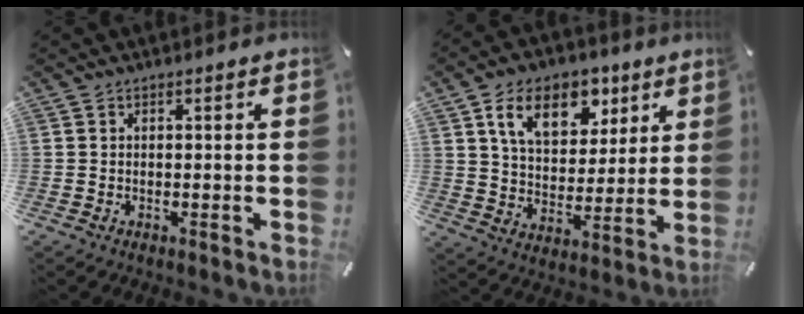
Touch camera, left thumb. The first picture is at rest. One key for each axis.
{"total": 13.5, "fx": 7.5, "fy": 8.8, "fz": 7.1, "tx": -0.118, "ty": -0.022, "tz": 0.133}